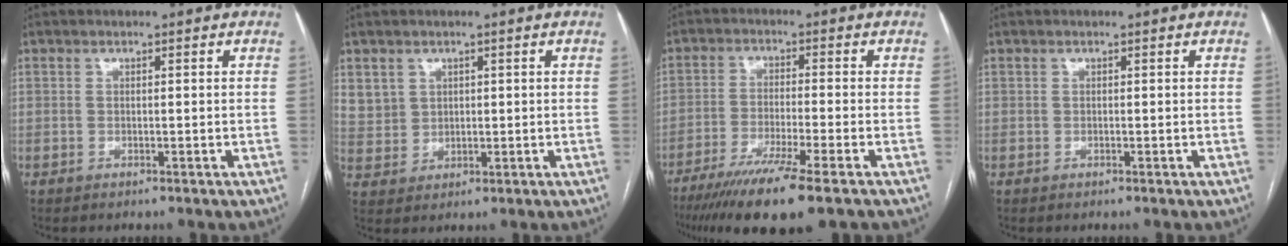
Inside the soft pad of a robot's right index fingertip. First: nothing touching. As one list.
[{"total": 5.5, "force": [2.6, 4.8, 0.8], "torque": [-0.020, 0.010, 0.063]}, {"total": 12.0, "force": [-8.4, -0.5, 8.5], "torque": [-0.145, -0.032, -0.135]}, {"total": 0.0}]